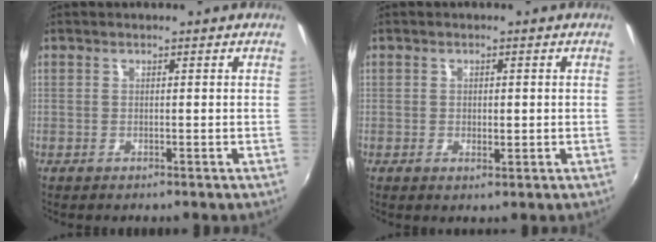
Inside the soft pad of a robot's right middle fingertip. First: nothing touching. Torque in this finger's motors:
{"motor_torque": [-0.32, 0.07, -0.13, -0.03]}